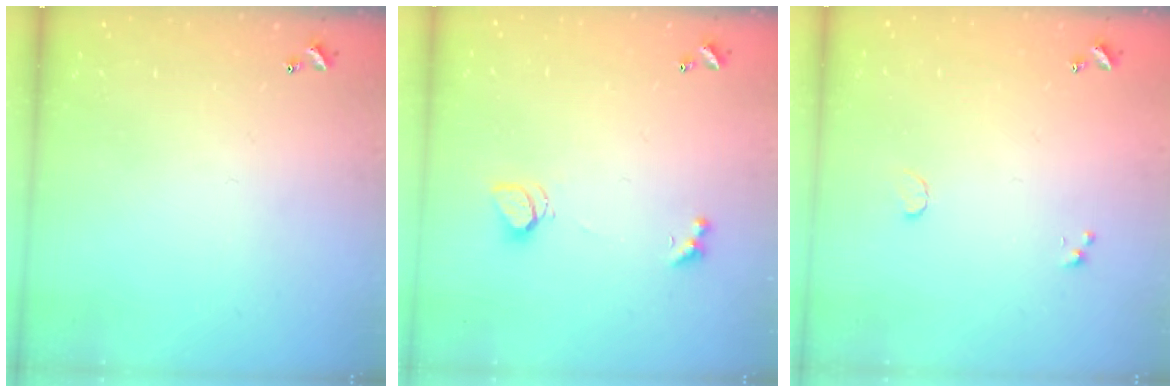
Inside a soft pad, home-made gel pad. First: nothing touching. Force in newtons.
{"total": 2.0, "press": 1.9, "slide": 0.5}
{"total": 0.5, "press": 0.4, "slide": 0.3}